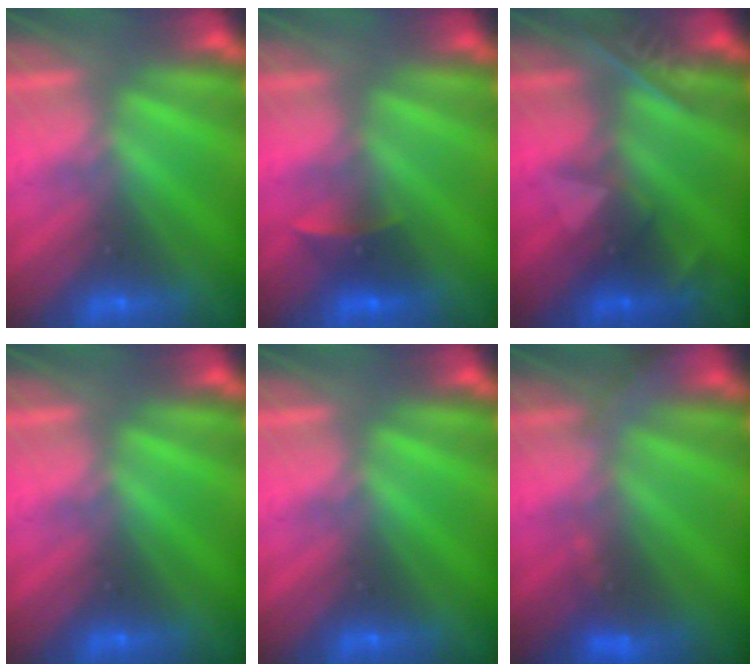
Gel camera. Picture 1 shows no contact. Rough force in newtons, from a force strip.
{"total": 1.8}
{"total": 2.4}
{"total": 0.0}
{"total": 0.0}
{"total": 2.8}